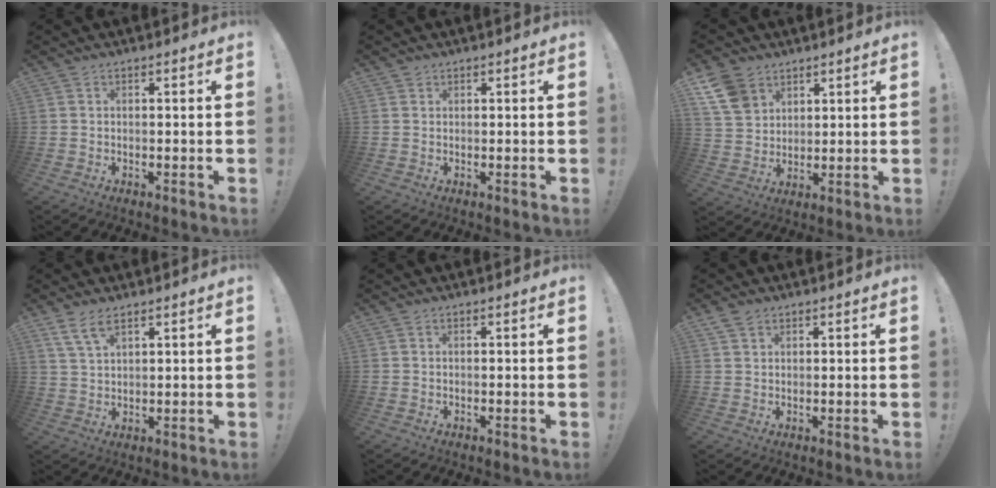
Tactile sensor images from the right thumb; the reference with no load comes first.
{"total": 0.9, "force": [0.7, 0.6, 0.1], "torque": [-0.005, 0.001, 0.014]}
{"total": 10.4, "force": [6.3, 7.2, 4.1], "torque": [-0.078, -0.032, 0.125]}
{"total": 6.0, "force": [4.1, 2.2, 3.8], "torque": [-0.066, -0.018, 0.076]}
{"total": 0.0}
{"total": 2.6, "force": [1.9, 1.4, 1.1], "torque": [-0.018, -0.007, 0.036]}